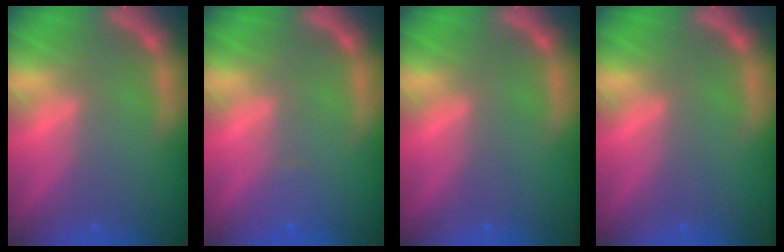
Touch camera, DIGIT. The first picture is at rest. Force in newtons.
{"total": 1.0}
{"total": 0.0}
{"total": 0.0}